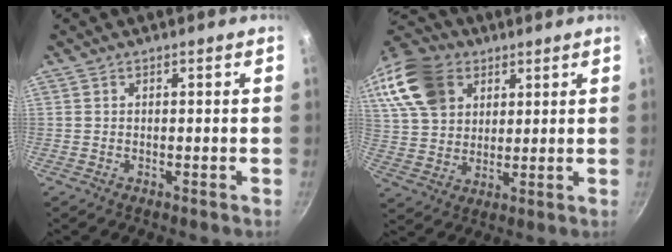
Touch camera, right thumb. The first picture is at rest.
{"total": 16.5, "force": [7.6, 12.0, 8.5], "torque": [-0.150, -0.006, 0.144]}